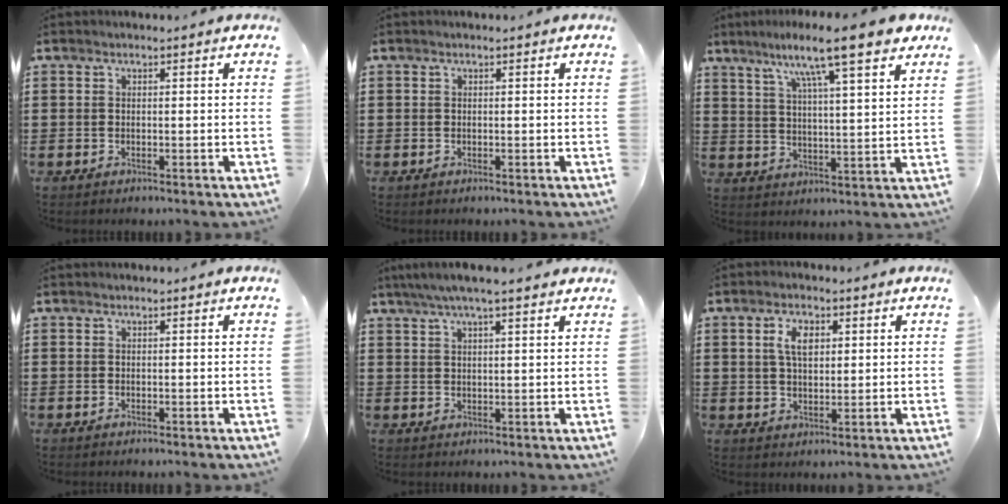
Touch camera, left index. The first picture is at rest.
{"total": 0.0}
{"total": 11.0, "force": [8.3, 0.9, 7.2], "torque": [-0.139, -0.034, 0.132]}
{"total": 0.0}
{"total": 4.6, "force": [3.5, 0.4, 3.1], "torque": [-0.066, 0.000, 0.061]}
{"total": 4.7, "force": [1.6, 2.4, 3.7], "torque": [-0.073, 0.009, 0.025]}